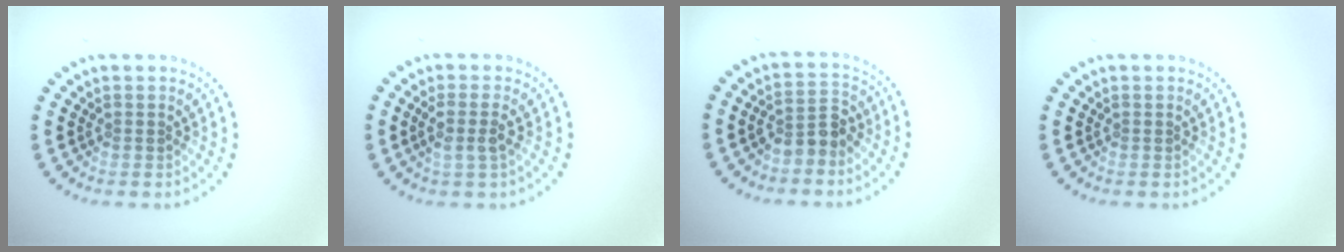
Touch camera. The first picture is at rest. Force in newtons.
{"total": 2.0, "press": 1.8, "slide": 1.0}
{"total": 2.7, "press": 2.4, "slide": 1.1}
{"total": 0.0}